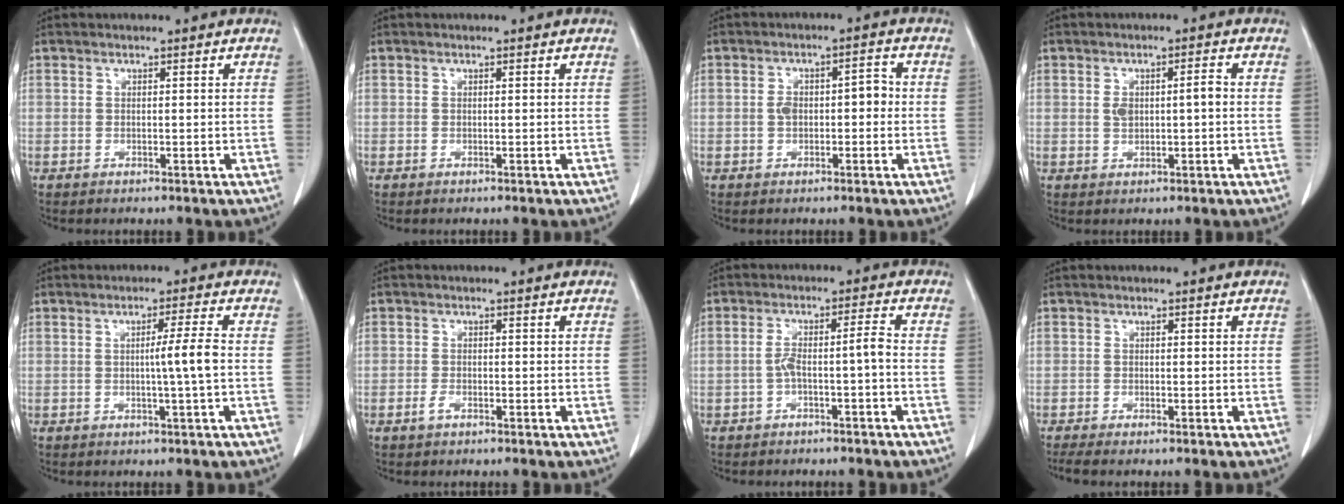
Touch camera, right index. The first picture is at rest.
{"total": 0.0}
{"total": 4.6, "force": [-0.3, 2.4, 3.9], "torque": [-0.069, 0.025, -0.004]}
{"total": 3.7, "force": [0.2, 1.2, 3.5], "torque": [-0.068, 0.013, 0.010]}
{"total": 4.0, "force": [-0.3, -1.0, 3.9], "torque": [-0.062, -0.002, -0.006]}
{"total": 1.3, "force": [-0.8, 0.5, 0.9], "torque": [-0.020, 0.000, -0.014]}
{"total": 4.2, "force": [-1.5, 0.0, 4.0], "torque": [-0.077, 0.021, -0.022]}
{"total": 1.9, "force": [-1.6, 0.0, 1.1], "torque": [-0.022, -0.006, -0.029]}